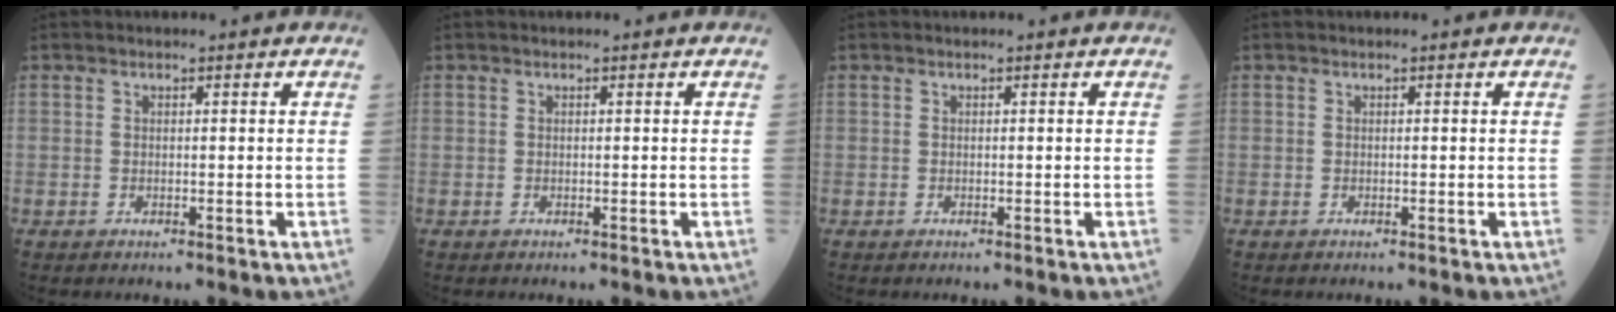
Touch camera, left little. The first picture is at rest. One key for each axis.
{"total": 0.0}
{"total": 0.0}
{"total": 0.0}